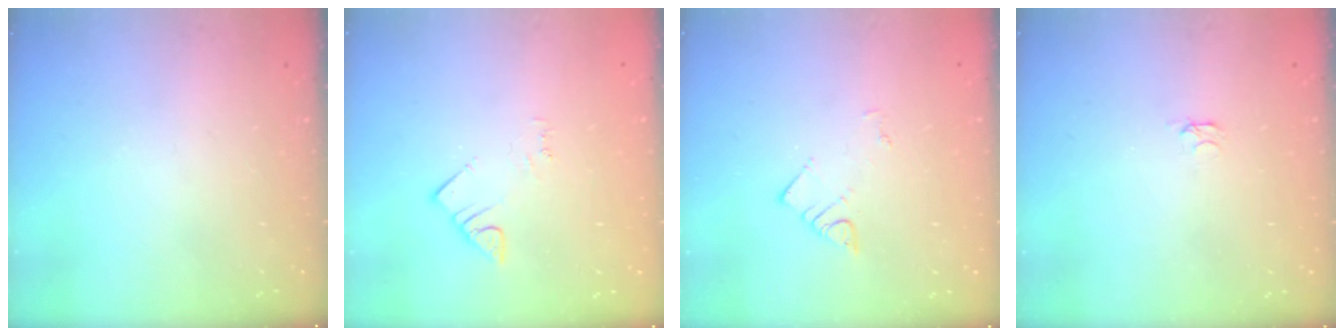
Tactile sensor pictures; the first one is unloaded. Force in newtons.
{"total": 2.5, "press": 2.4, "slide": 0.4}
{"total": 3.6, "press": 3.6, "slide": 0.1}
{"total": 2.4, "press": 2.3, "slide": 0.4}